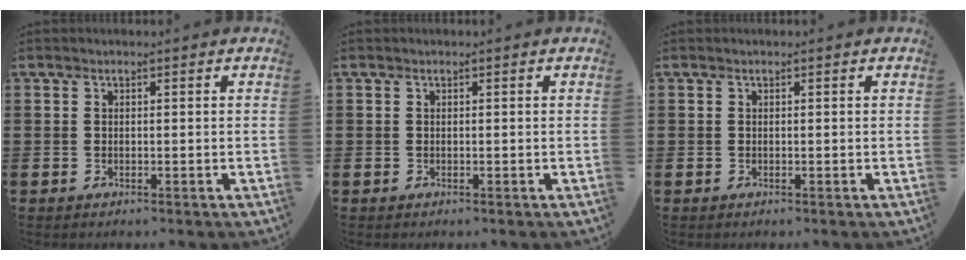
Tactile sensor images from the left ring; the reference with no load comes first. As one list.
[{"total": 0.0}, {"total": 0.0}]